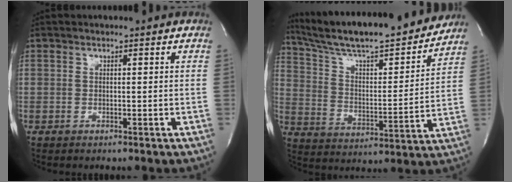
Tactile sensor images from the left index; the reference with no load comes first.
{"total": 22.9, "force": [20.5, 2.0, 10.0], "torque": [-0.175, -0.017, 0.315]}